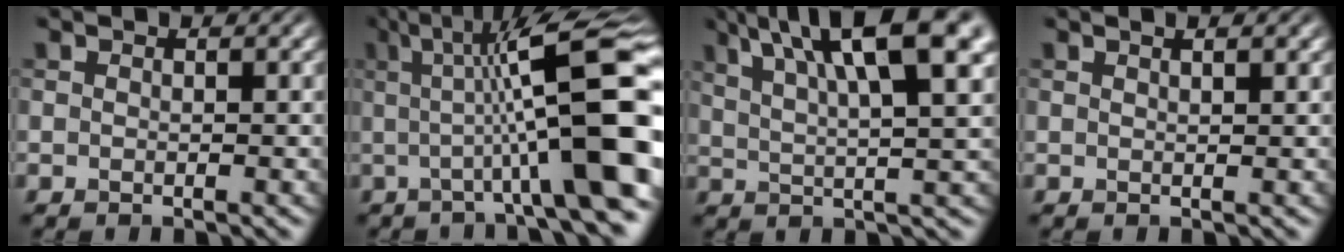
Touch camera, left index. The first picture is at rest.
{"total": 12.9, "force": [0.2, 2.1, 12.7], "torque": [-0.168, 0.020, 0.000]}
{"total": 12.5, "force": [6.9, 3.4, 9.9], "torque": [-0.134, 0.023, 0.099]}
{"total": 1.7, "force": [1.2, 0.5, 1.1], "torque": [-0.008, 0.001, 0.008]}